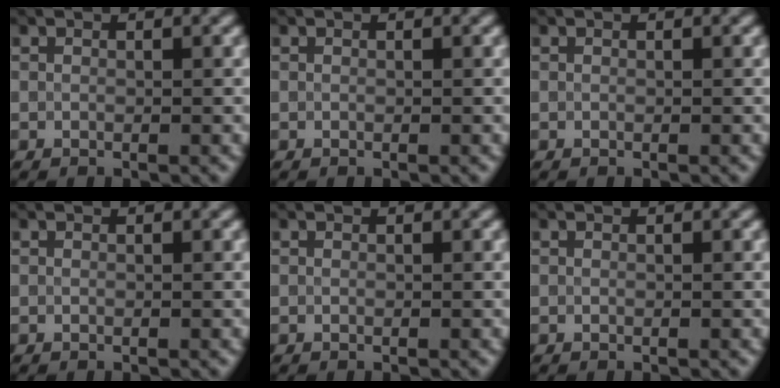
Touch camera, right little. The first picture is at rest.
{"total": 0.0}
{"total": 0.0}
{"total": 0.0}
{"total": 0.0}
{"total": 0.0}